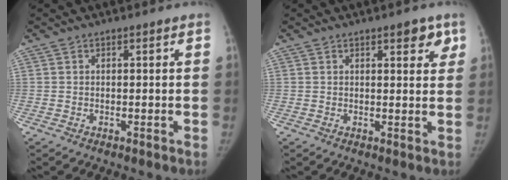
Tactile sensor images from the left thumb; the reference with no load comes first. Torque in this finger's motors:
{"motor_torque": [0.39, -0.21, 0.64, -0.20, 0.13]}